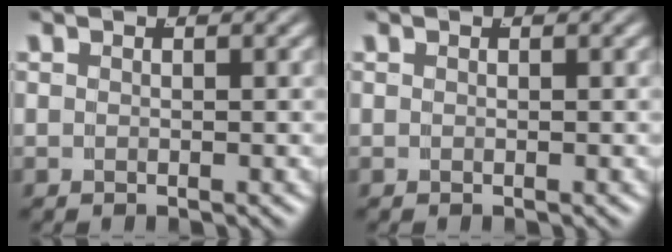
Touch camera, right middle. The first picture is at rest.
{"total": 0.0}